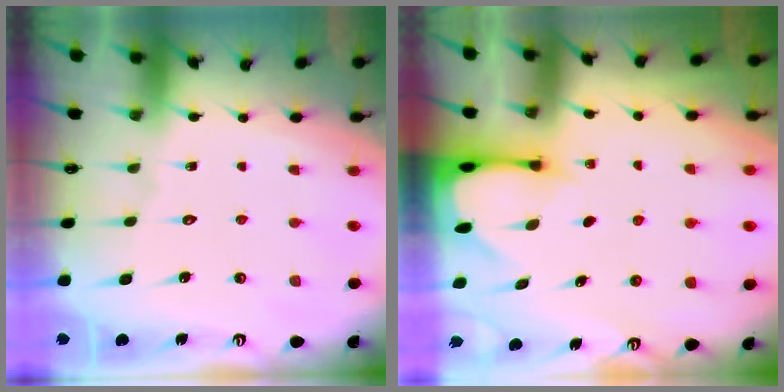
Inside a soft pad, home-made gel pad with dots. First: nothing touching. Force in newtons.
{"total": 2.7, "press": 2.7, "slide": 0.3}